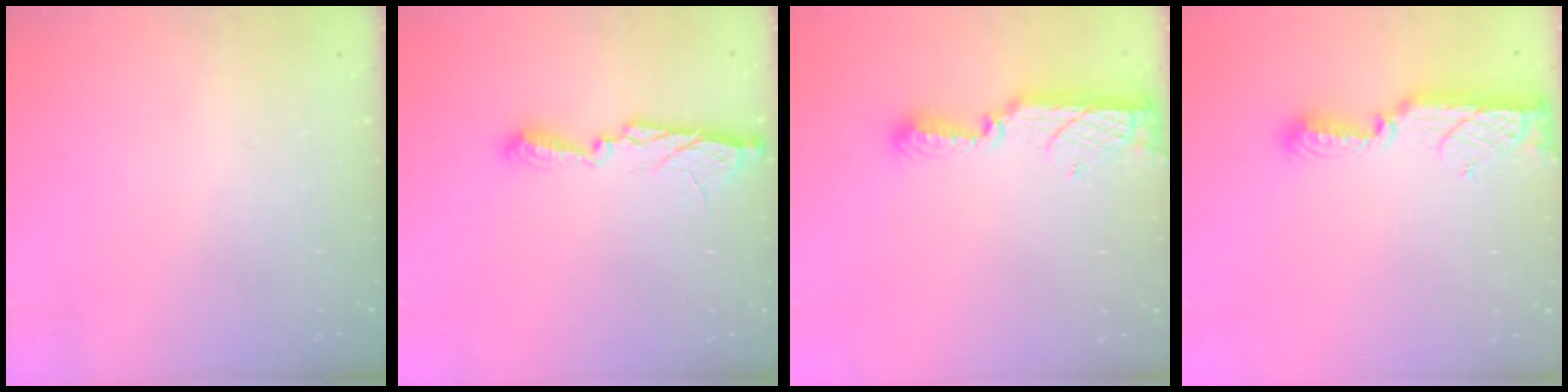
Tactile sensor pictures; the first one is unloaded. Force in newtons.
{"total": 9.9, "press": 9.9, "slide": 0.3}
{"total": 11.4, "press": 10.2, "slide": 4.9}
{"total": 11.5, "press": 10.3, "slide": 5.0}